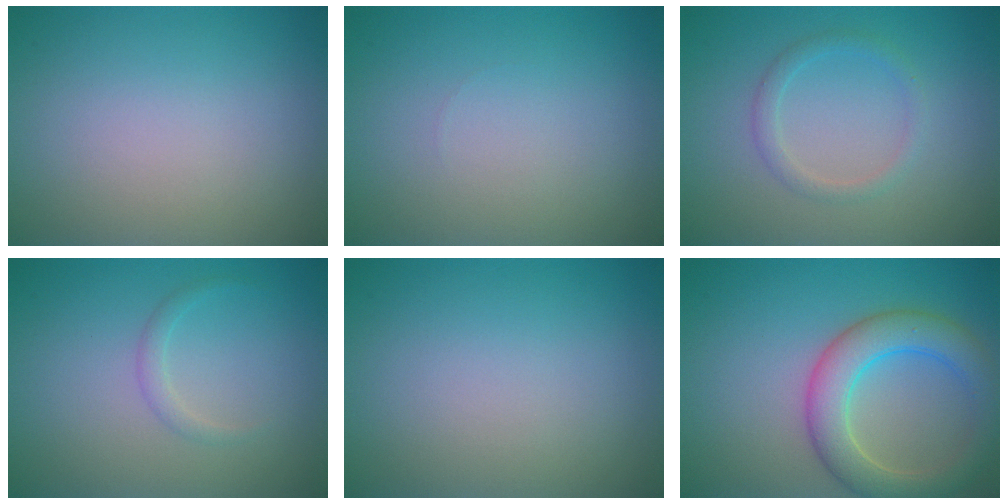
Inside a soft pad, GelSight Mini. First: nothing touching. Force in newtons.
{"total": 0.0}
{"total": 1.6, "press": 1.6, "slide": 0.0}
{"total": 1.0, "press": 1.0, "slide": 0.1}
{"total": 0.0}
{"total": 5.6, "press": 5.6, "slide": 0.2}